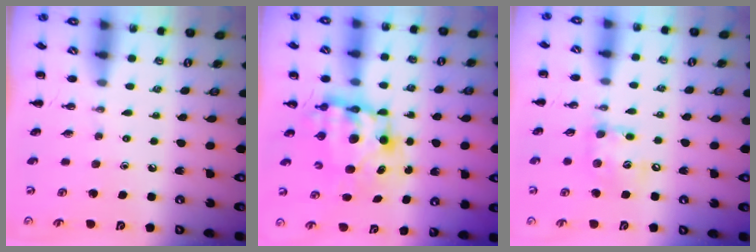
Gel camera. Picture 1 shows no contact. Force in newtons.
{"total": 9.0, "press": 8.8, "slide": 2.2}
{"total": 10.9, "press": 10.8, "slide": 1.5}